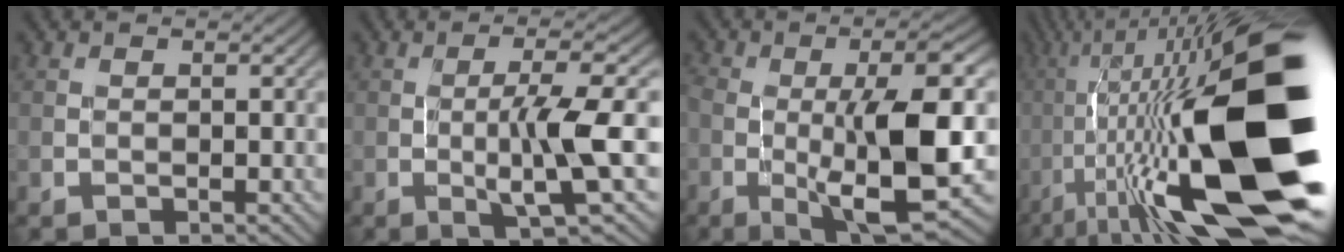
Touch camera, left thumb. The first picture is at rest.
{"total": 8.3, "force": [-1.0, 1.0, 8.2], "torque": [-0.139, 0.015, -0.014]}
{"total": 12.7, "force": [-2.3, 3.8, 11.9], "torque": [-0.188, 0.001, -0.032]}
{"total": 22.0, "force": [-3.8, 6.7, 20.6], "torque": [-0.350, 0.017, -0.070]}